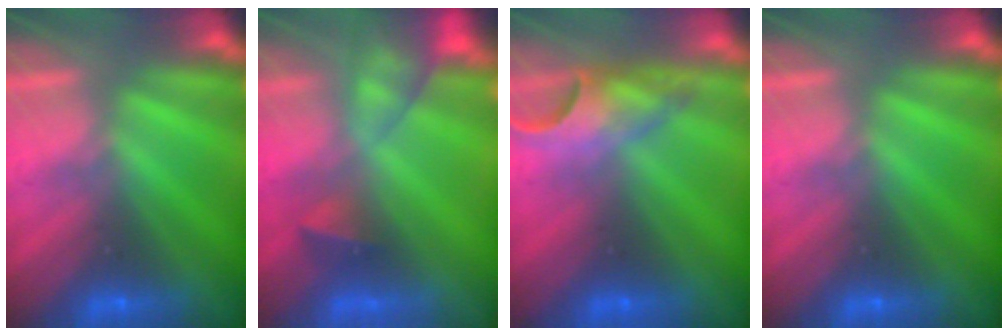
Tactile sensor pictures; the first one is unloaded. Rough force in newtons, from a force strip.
{"total": 7.8}
{"total": 4.6}
{"total": 0.0}